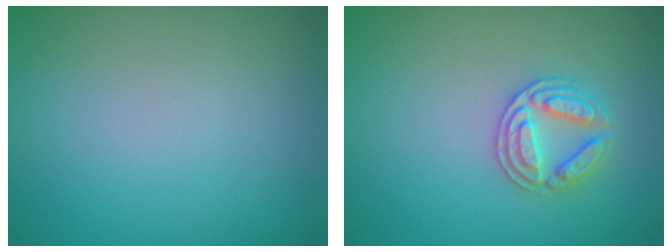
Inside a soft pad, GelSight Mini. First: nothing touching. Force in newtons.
{"total": 2.7, "press": 2.7, "slide": 0.4}